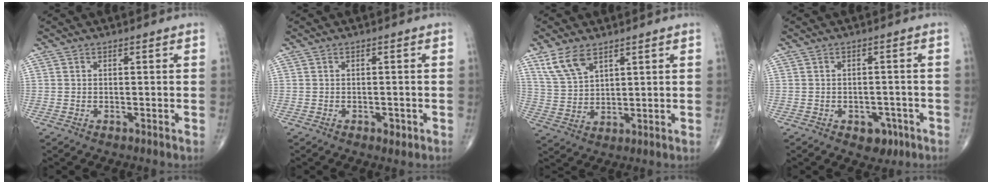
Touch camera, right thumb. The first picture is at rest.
{"total": 1.6, "force": [-0.7, 1.0, 1.1], "torque": [-0.009, 0.001, -0.008]}
{"total": 7.3, "force": [4.7, 3.4, 4.4], "torque": [-0.083, -0.016, 0.103]}
{"total": 4.5, "force": [-2.2, 3.1, 2.4], "torque": [-0.010, 0.013, -0.024]}